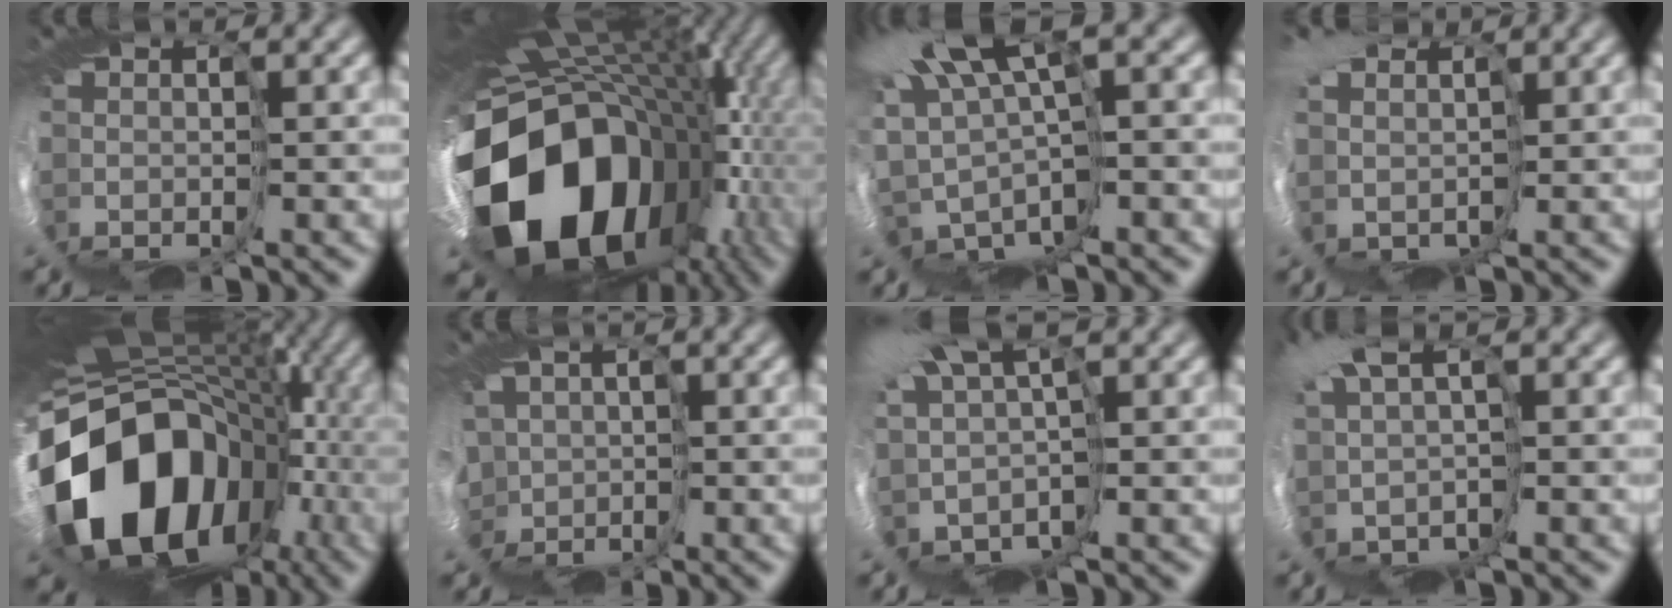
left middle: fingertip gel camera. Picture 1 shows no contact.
{"total": 17.4, "force": [-2.6, 12.6, 11.7], "torque": [-0.274, -0.046, -0.039]}
{"total": 9.6, "force": [2.7, 4.4, 8.1], "torque": [-0.197, 0.000, 0.050]}
{"total": 5.0, "force": [2.0, 3.9, 2.4], "torque": [-0.054, -0.022, 0.026]}
{"total": 15.9, "force": [-3.5, 12.0, 9.7], "torque": [-0.222, -0.027, -0.071]}
{"total": 7.8, "force": [-1.0, 6.7, 3.9], "torque": [-0.124, -0.017, -0.028]}
{"total": 6.0, "force": [2.5, 2.7, 4.7], "torque": [-0.107, -0.014, 0.036]}
{"total": 3.1, "force": [1.3, 1.1, 2.6], "torque": [-0.075, -0.008, 0.013]}